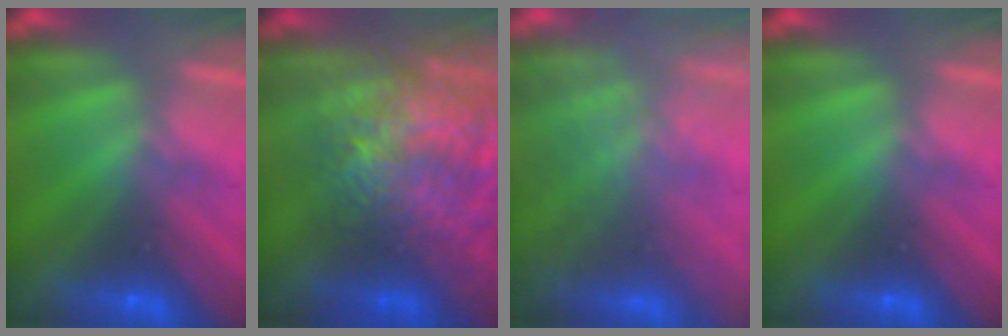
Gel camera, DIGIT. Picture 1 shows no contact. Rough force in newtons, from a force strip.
{"total": 8.7}
{"total": 9.0}
{"total": 0.0}